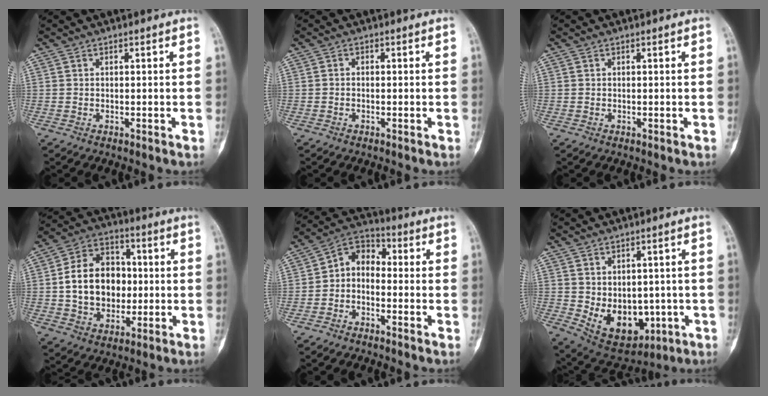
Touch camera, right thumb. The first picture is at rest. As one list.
[{"total": 0.7, "force": [-0.2, 0.5, 0.4], "torque": [0.000, 0.003, -0.007]}, {"total": 0.0}, {"total": 15.4, "force": [0.2, 11.7, 10.0], "torque": [-0.130, 0.021, 0.005]}, {"total": 7.1, "force": [-1.4, 5.2, 4.7], "torque": [-0.051, 0.037, -0.045]}, {"total": 11.8, "force": [-1.9, 8.2, 8.3], "torque": [-0.089, -0.005, 0.002]}]